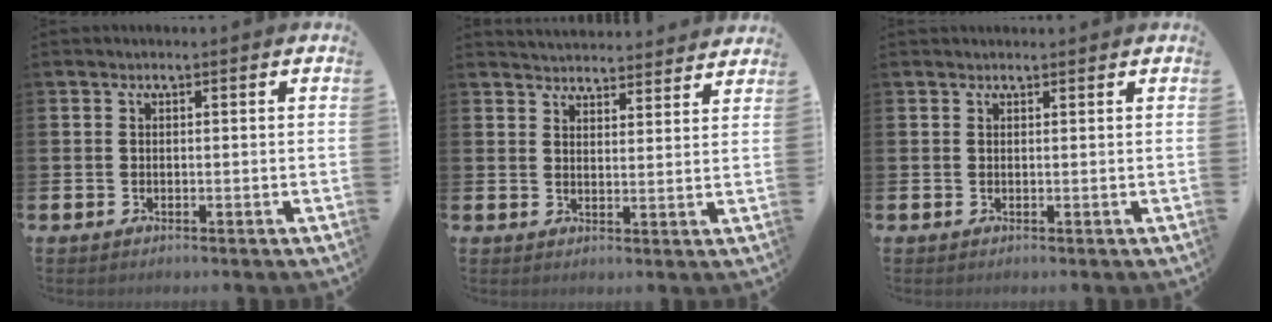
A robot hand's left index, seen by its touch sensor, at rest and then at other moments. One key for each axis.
{"total": 4.3, "fx": 4.3, "fy": 0.4, "fz": -0.3, "tx": -0.004, "ty": -0.030, "tz": 0.077}
{"total": 0.5, "fx": 0.5, "fy": 0.1, "fz": 0.0, "tx": 0.011, "ty": -0.004, "tz": 0.007}